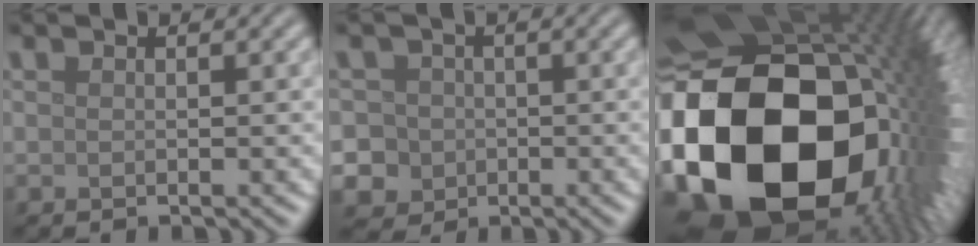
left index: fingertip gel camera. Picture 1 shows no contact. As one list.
[{"total": 7.6, "force": [-1.5, 7.2, 1.9], "torque": [-0.039, 0.007, -0.056]}, {"total": 23.7, "force": [-4.8, 16.5, 16.4], "torque": [-0.331, -0.073, -0.060]}]